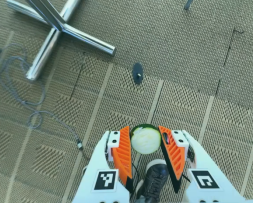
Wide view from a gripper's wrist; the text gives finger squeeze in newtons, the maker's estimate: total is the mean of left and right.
{"total": 9.5, "left": 9.1, "right": 9.9}